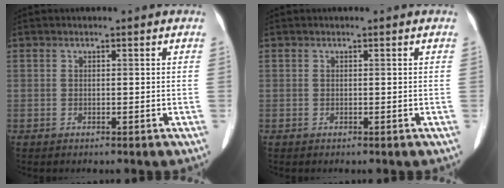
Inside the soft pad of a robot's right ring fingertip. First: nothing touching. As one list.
[{"total": 0.0}]